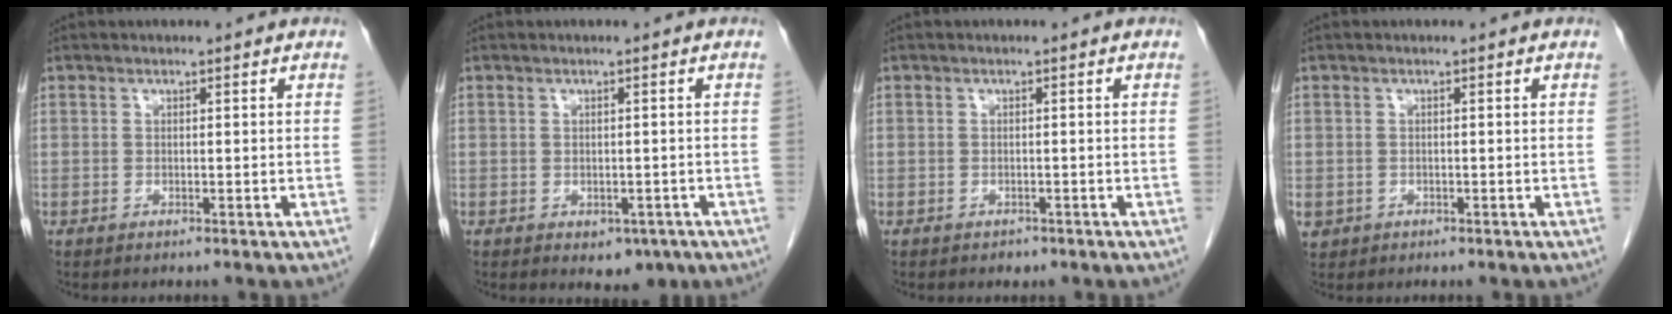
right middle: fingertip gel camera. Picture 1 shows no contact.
{"total": 3.0, "force": [-1.5, 2.0, 1.8], "torque": [-0.016, -0.002, -0.007]}
{"total": 0.8, "force": [-0.6, 0.5, 0.2], "torque": [-0.009, -0.002, -0.006]}
{"total": 1.7, "force": [-0.5, 1.5, 0.5], "torque": [-0.010, 0.002, -0.001]}